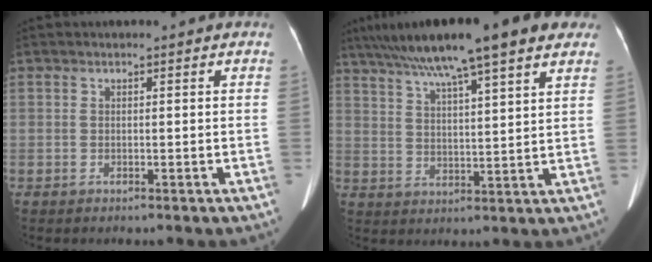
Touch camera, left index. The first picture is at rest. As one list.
[{"total": 18.2, "force": [13.4, 1.9, 12.1], "torque": [-0.201, 0.045, 0.196]}]